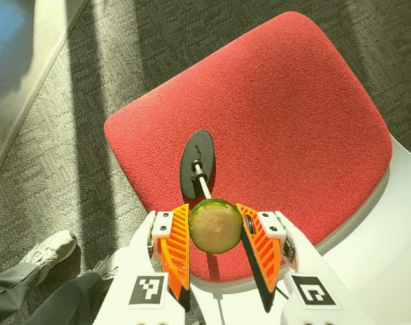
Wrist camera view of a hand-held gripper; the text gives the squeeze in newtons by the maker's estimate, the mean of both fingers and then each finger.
{"total": 7.6, "left": 7.9, "right": 7.3}